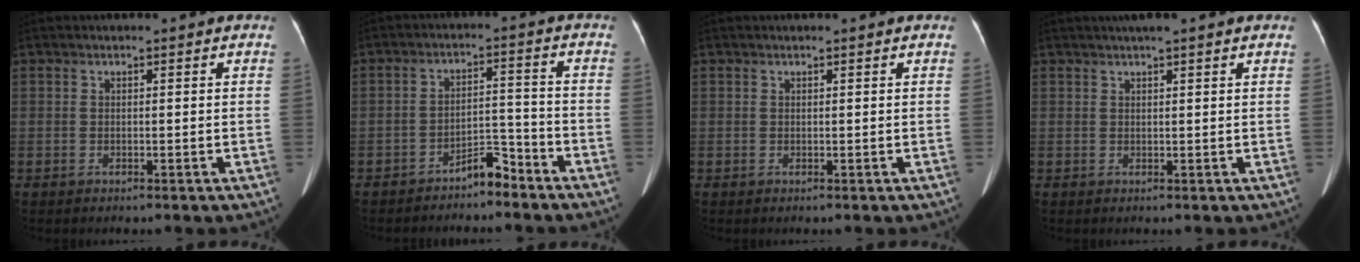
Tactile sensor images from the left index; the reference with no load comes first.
{"total": 4.6, "force": [-4.0, 1.1, 1.9], "torque": [-0.030, 0.009, -0.068]}
{"total": 0.0}
{"total": 3.8, "force": [3.0, -0.1, 2.4], "torque": [-0.031, 0.029, 0.046]}